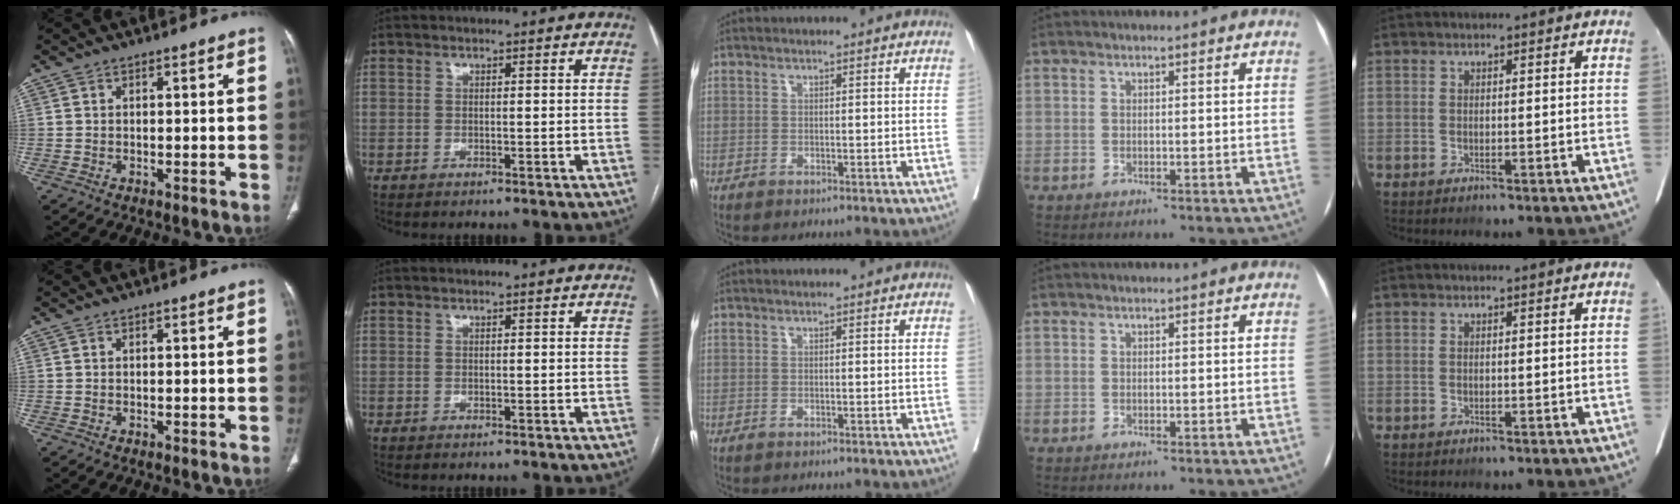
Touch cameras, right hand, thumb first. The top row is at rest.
{}